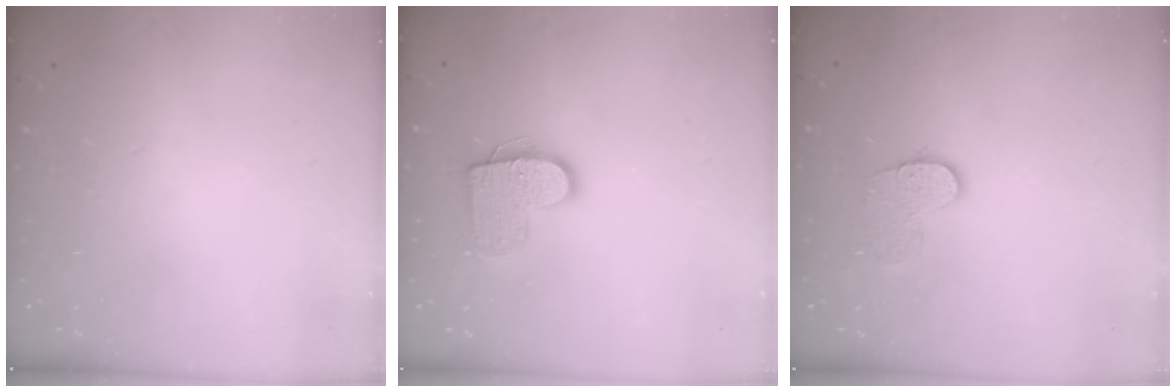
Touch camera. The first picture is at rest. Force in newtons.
{"total": 11.8, "press": 11.8, "slide": 0.6}
{"total": 8.3, "press": 8.3, "slide": 0.4}